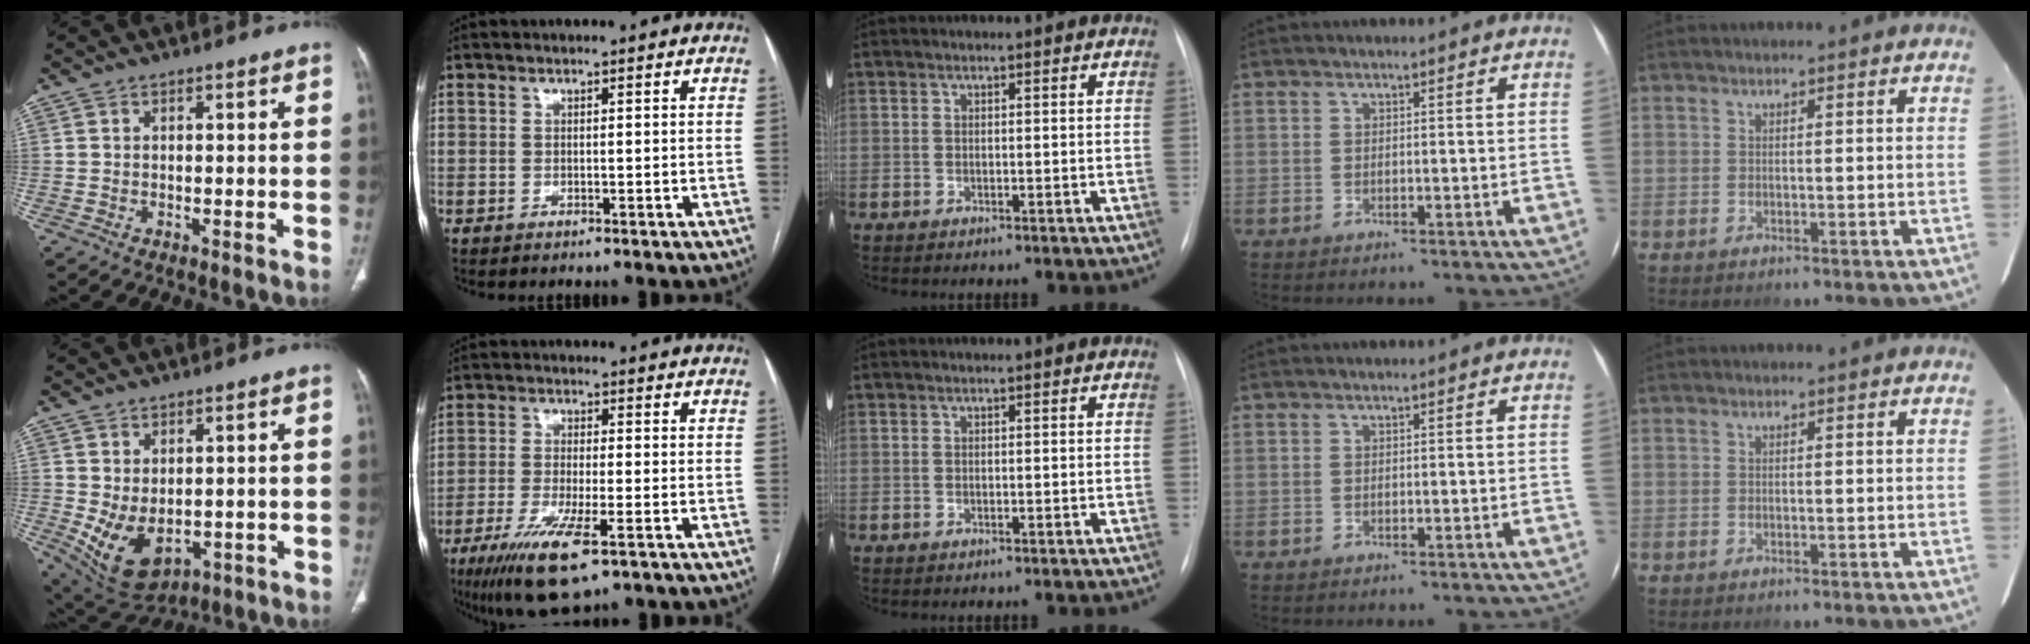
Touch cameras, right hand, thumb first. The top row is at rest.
{"thumb": {"total": 9.9, "force": [-1.3, 6.3, 7.5], "torque": [-0.123, -0.008, 0.007]}, "index": {"total": 10.4, "force": [-5.9, 1.6, 8.5], "torque": [-0.160, -0.028, -0.099]}}